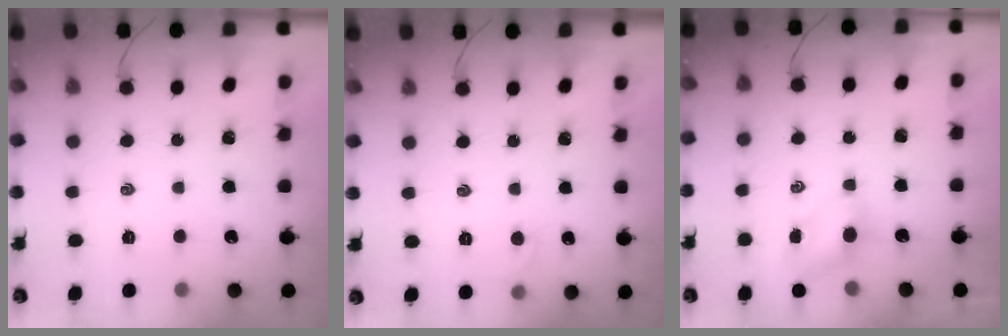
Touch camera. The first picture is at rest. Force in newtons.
{"total": 2.7, "press": 2.5, "slide": 0.9}
{"total": 4.7, "press": 4.7, "slide": 0.5}